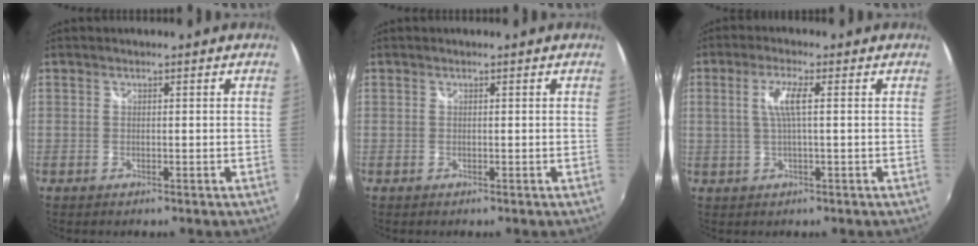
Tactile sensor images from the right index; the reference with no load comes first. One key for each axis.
{"total": 0.0}
{"total": 4.6, "fx": 0.8, "fy": 0.4, "fz": 4.6, "tx": -0.091, "ty": 0.001, "tz": 0.018}